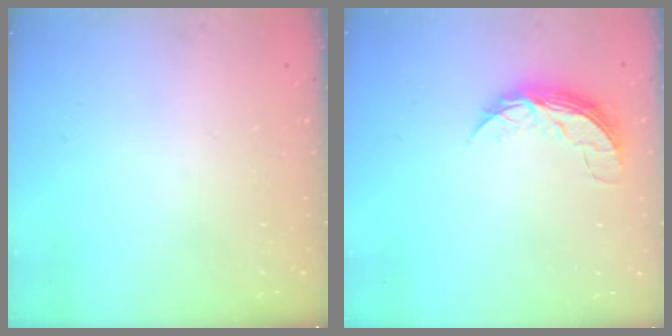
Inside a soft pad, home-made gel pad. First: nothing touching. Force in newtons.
{"total": 7.0, "press": 7.0, "slide": 0.4}